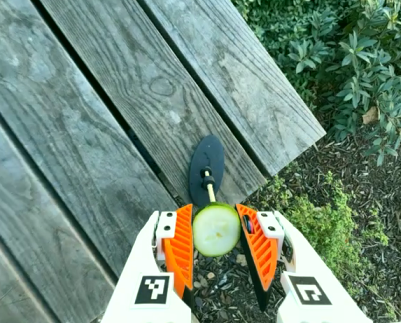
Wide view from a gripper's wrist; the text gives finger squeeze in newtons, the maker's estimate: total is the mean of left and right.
{"total": 10.7, "left": 10.9, "right": 10.4}